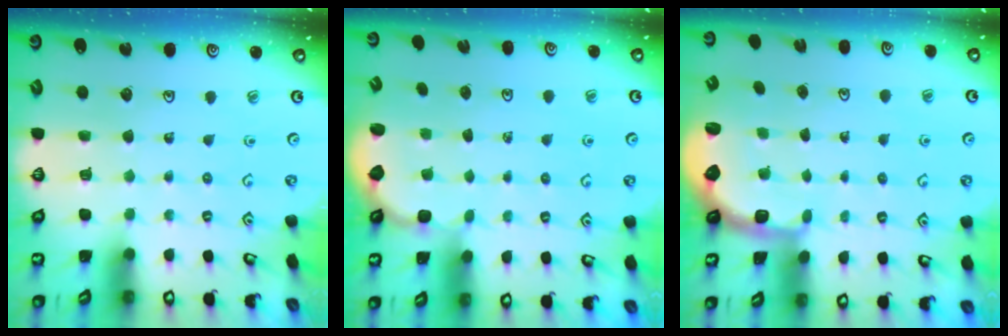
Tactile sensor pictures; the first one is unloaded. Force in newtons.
{"total": 2.1, "press": 1.4, "slide": 1.5}
{"total": 2.5, "press": 1.9, "slide": 1.7}